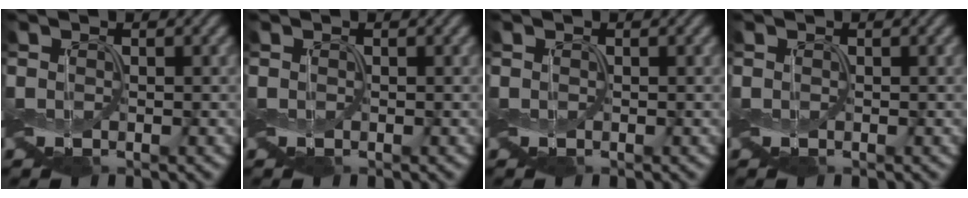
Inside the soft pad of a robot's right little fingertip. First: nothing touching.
{"total": 0.0}
{"total": 0.0}
{"total": 0.0}